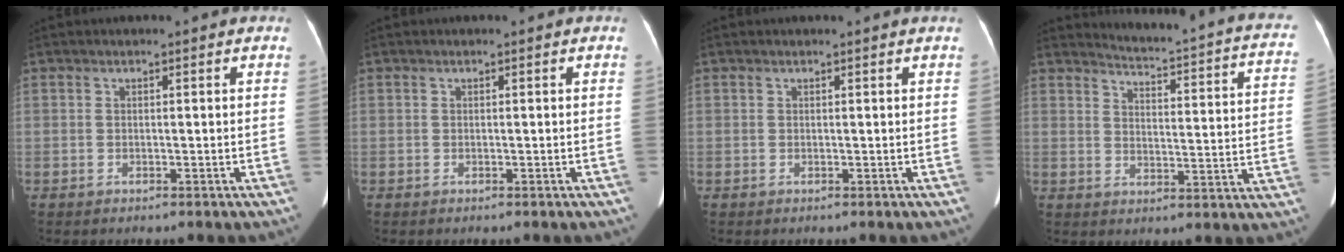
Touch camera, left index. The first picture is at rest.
{"total": 0.0}
{"total": 0.5, "force": [0.5, 0.0, 0.1], "torque": [-0.004, -0.002, 0.007]}
{"total": 17.7, "force": [15.9, 2.1, 7.6], "torque": [-0.098, -0.064, 0.169]}